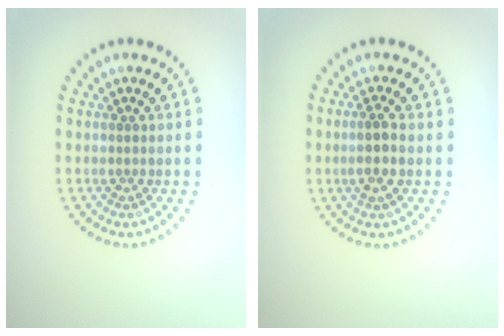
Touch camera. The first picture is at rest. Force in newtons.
{"total": 2.2, "press": 2.1, "slide": 0.7}